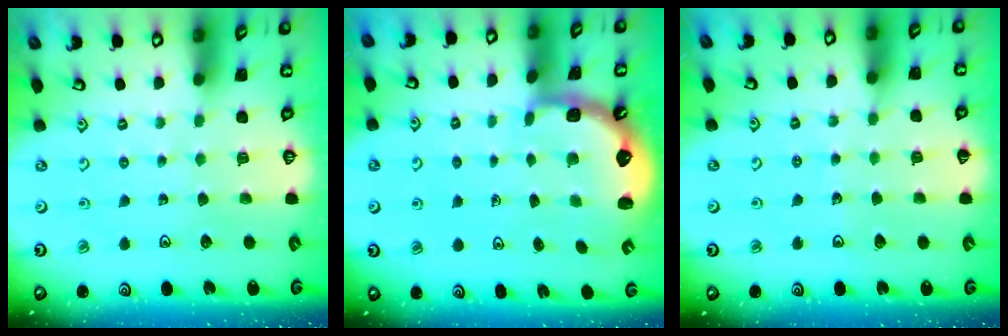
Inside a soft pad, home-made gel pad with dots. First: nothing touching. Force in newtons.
{"total": 2.3, "press": 2.0, "slide": 1.2}
{"total": 2.5, "press": 2.5, "slide": 0.2}